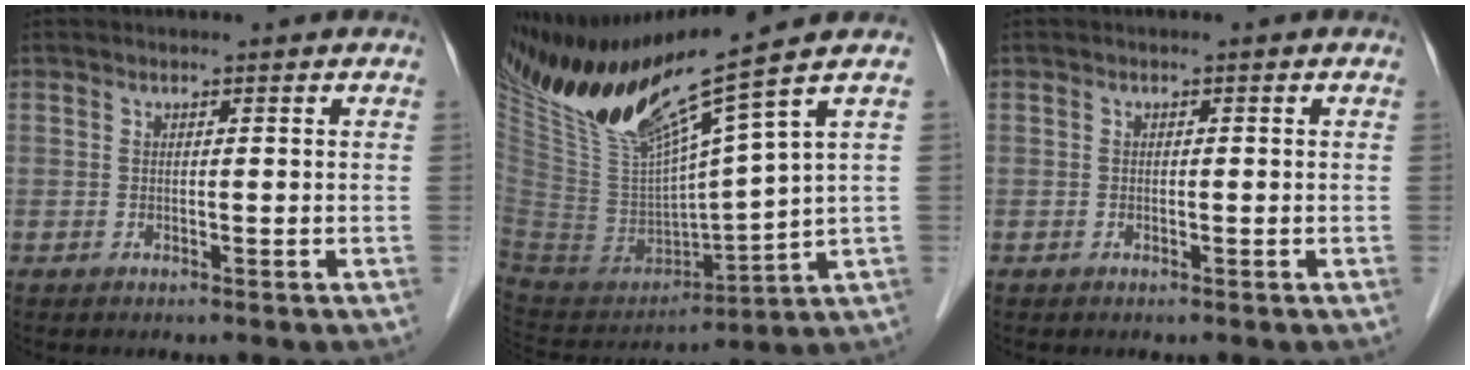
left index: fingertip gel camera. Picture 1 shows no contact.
{"total": 19.1, "force": [13.4, -0.8, 13.7], "torque": [-0.238, -0.014, 0.255]}
{"total": 0.0}